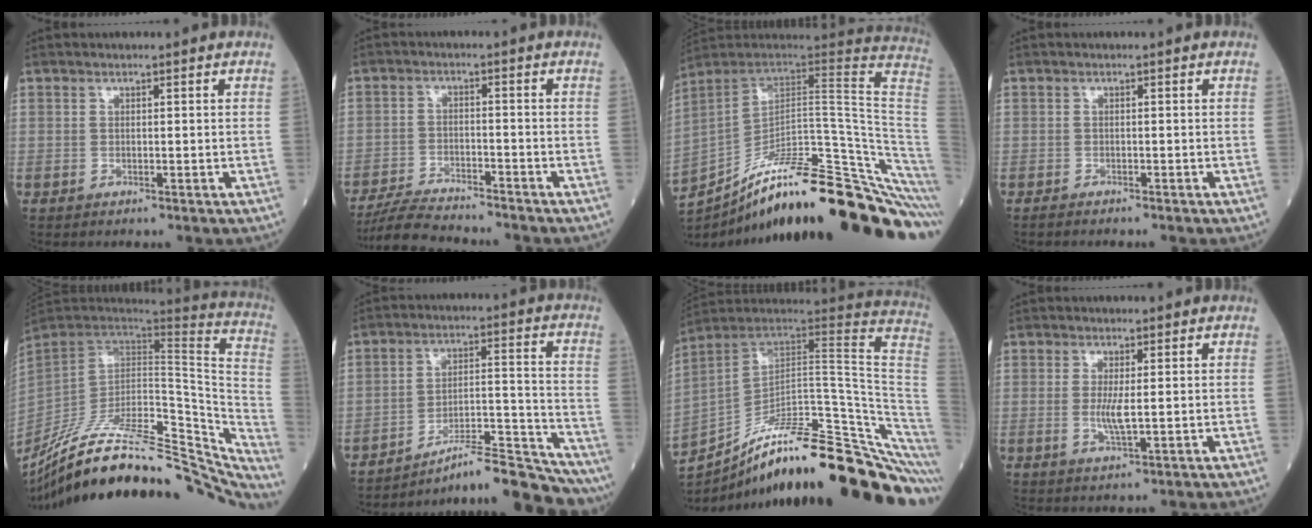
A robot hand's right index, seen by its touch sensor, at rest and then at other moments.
{"total": 9.1, "force": [-8.6, 0.5, 3.1], "torque": [-0.053, -0.016, -0.148]}
{"total": 32.1, "force": [-23.2, 3.3, 22.0], "torque": [-0.232, -0.005, -0.333]}
{"total": 1.7, "force": [-1.5, 0.2, 0.7], "torque": [-0.016, -0.003, -0.020]}
{"total": 34.8, "force": [-28.5, 9.4, 17.5], "torque": [-0.231, -0.018, -0.405]}
{"total": 13.7, "force": [-12.9, 0.3, 4.5], "torque": [-0.053, 0.039, -0.203]}
{"total": 29.1, "force": [-19.5, 4.1, 21.2], "torque": [-0.213, 0.021, -0.292]}
{"total": 3.0, "force": [0.0, 0.3, 3.0], "torque": [-0.066, -0.007, 0.002]}